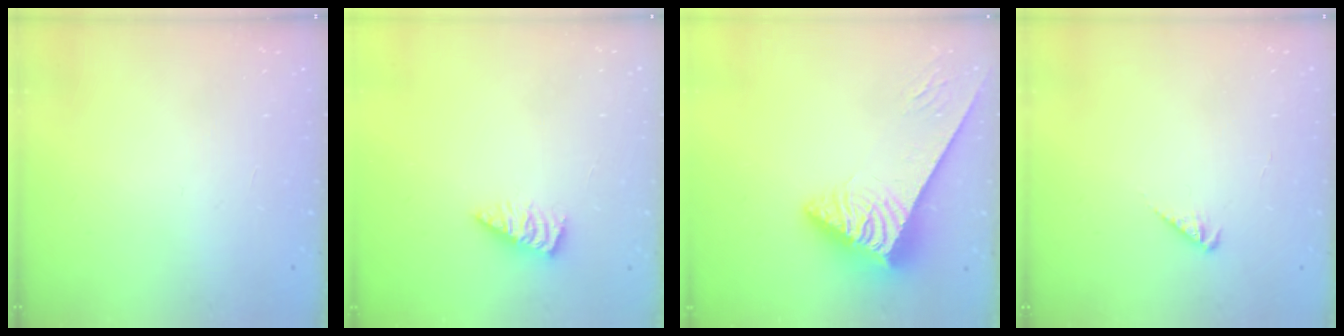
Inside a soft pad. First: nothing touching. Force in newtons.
{"total": 2.8, "press": 2.7, "slide": 0.3}
{"total": 4.4, "press": 4.4, "slide": 0.7}
{"total": 2.4, "press": 2.3, "slide": 0.5}